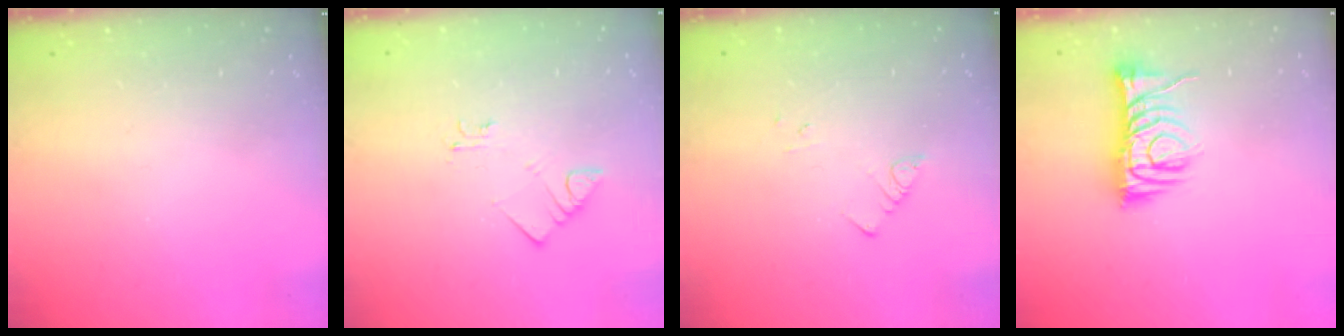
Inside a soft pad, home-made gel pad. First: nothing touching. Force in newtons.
{"total": 3.3, "press": 3.2, "slide": 0.4}
{"total": 4.0, "press": 3.9, "slide": 0.5}
{"total": 9.6, "press": 9.6, "slide": 0.5}